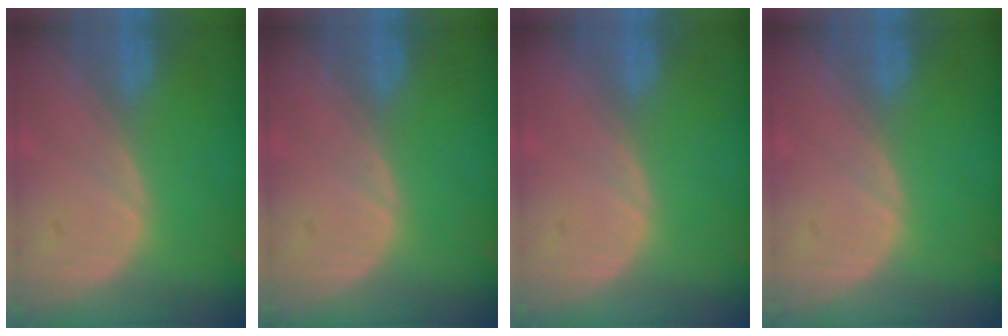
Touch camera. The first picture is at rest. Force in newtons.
{"total": 0.0}
{"total": 0.0}
{"total": 0.0}